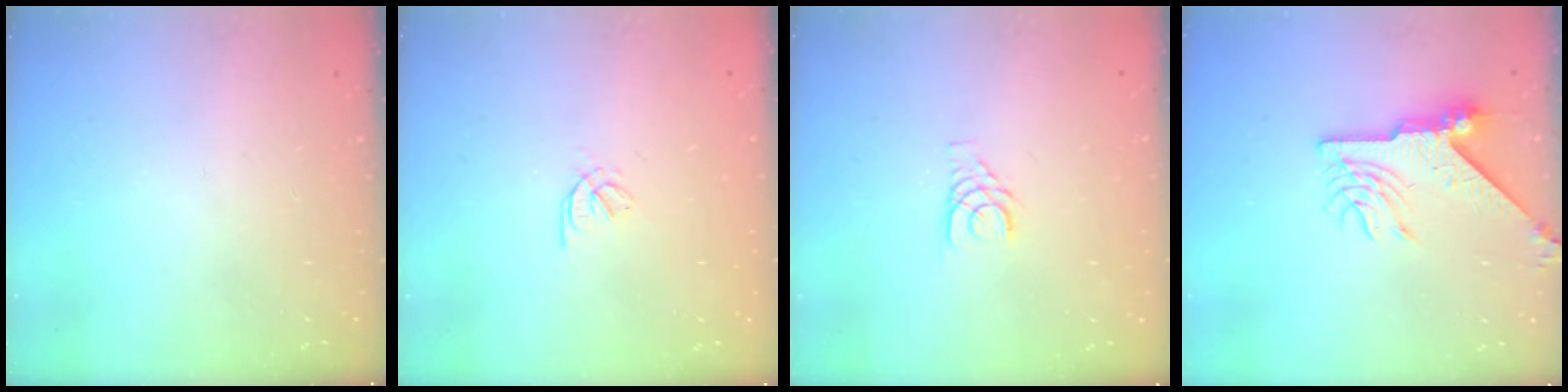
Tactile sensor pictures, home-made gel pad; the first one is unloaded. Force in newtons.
{"total": 2.0, "press": 1.9, "slide": 0.6}
{"total": 3.8, "press": 3.8, "slide": 0.4}
{"total": 8.5, "press": 8.4, "slide": 1.0}